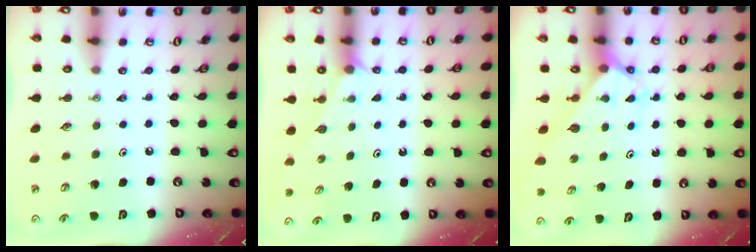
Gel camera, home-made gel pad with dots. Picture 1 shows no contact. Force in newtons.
{"total": 1.4, "press": 1.4, "slide": 0.2}
{"total": 2.5, "press": 2.5, "slide": 0.3}